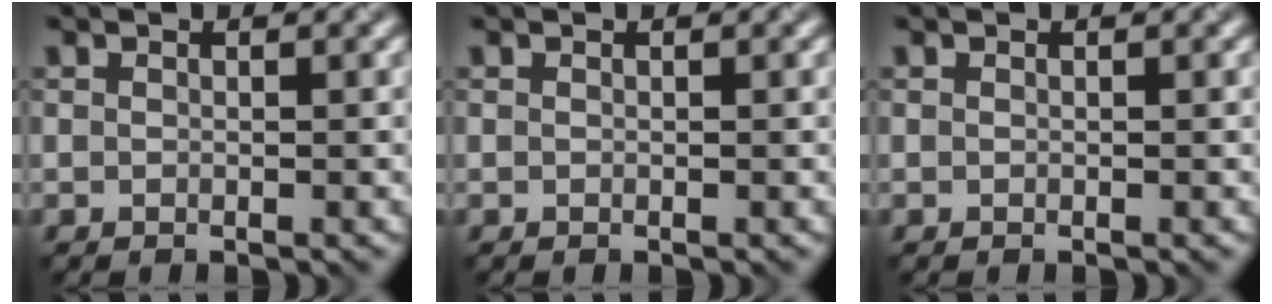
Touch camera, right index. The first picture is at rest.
{"total": 0.0}
{"total": 0.0}